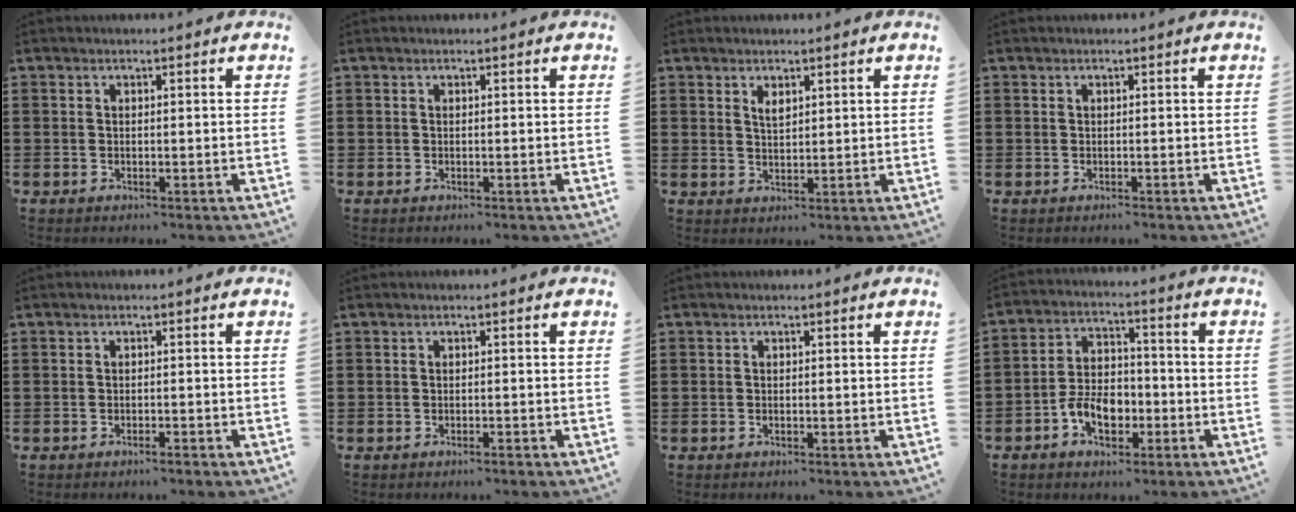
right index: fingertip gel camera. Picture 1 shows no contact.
{"total": 0.0}
{"total": 1.8, "force": [1.2, 0.8, 1.0], "torque": [-0.022, 0.003, 0.022]}
{"total": 0.0}
{"total": 0.8, "force": [-0.6, 0.0, 0.5], "torque": [-0.011, -0.003, -0.012]}
{"total": 0.6, "force": [-0.4, 0.0, 0.4], "torque": [-0.010, -0.004, -0.007]}
{"total": 0.0}
{"total": 6.7, "force": [-2.9, 4.2, 4.4], "torque": [-0.090, 0.001, -0.057]}